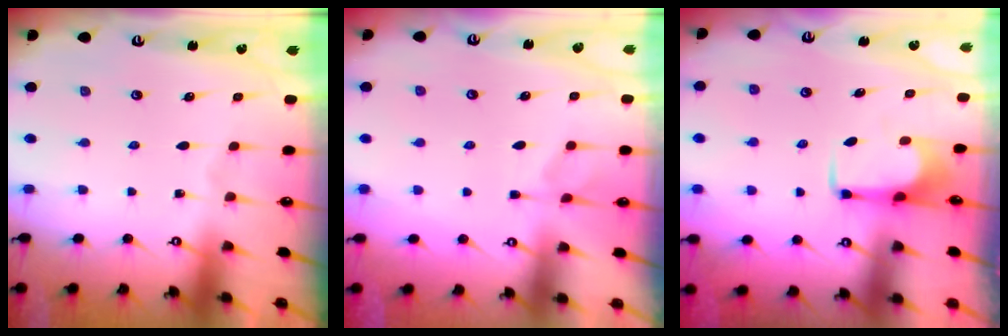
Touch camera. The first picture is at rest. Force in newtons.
{"total": 3.6, "press": 3.4, "slide": 1.2}
{"total": 2.1, "press": 2.1, "slide": 0.4}